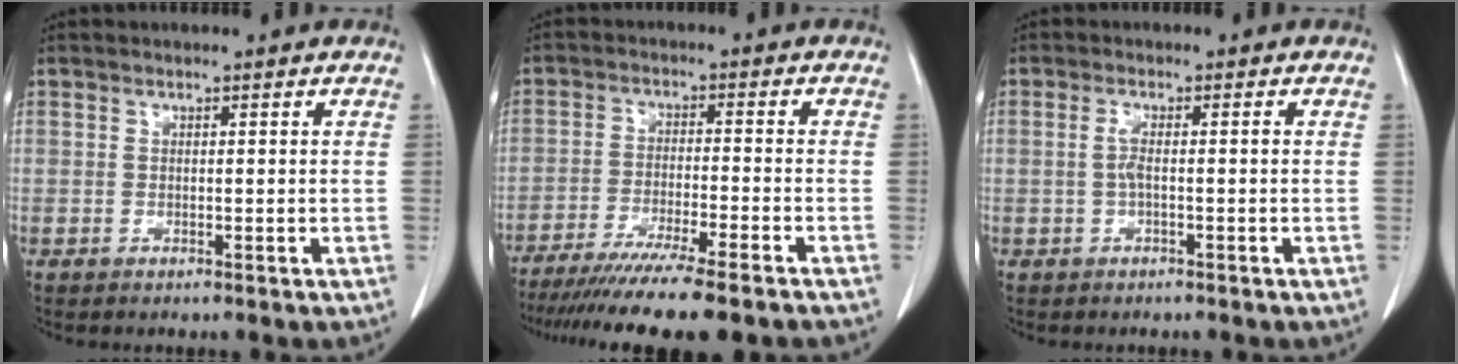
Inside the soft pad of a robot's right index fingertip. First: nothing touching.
{"total": 15.7, "force": [-13.1, 0.0, 8.7], "torque": [-0.129, -0.042, -0.203]}
{"total": 2.2, "force": [-0.3, 0.2, 2.2], "torque": [-0.044, 0.004, -0.006]}